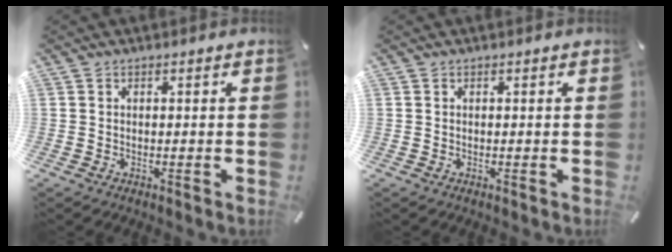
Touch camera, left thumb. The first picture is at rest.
{"total": 0.0}